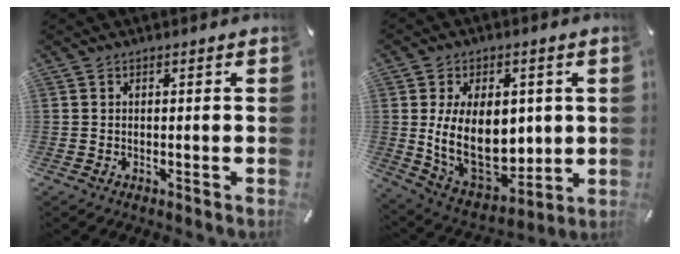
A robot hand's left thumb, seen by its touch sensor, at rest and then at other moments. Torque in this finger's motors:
{"motor_torque": [1.75, 3.26, 1.29, -1.02, 0.59]}